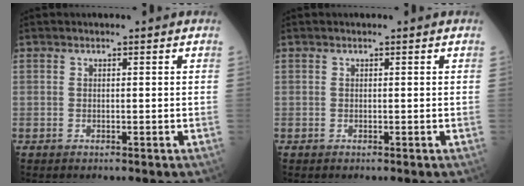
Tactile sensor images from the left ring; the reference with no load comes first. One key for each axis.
{"total": 0.0}